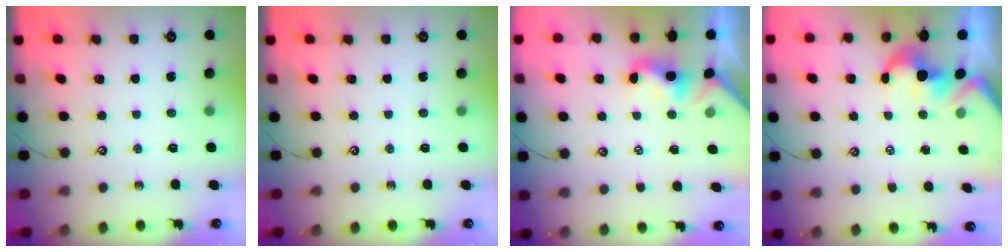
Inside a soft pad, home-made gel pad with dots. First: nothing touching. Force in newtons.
{"total": 0.0}
{"total": 1.9, "press": 1.9, "slide": 0.5}
{"total": 1.6, "press": 1.3, "slide": 1.0}